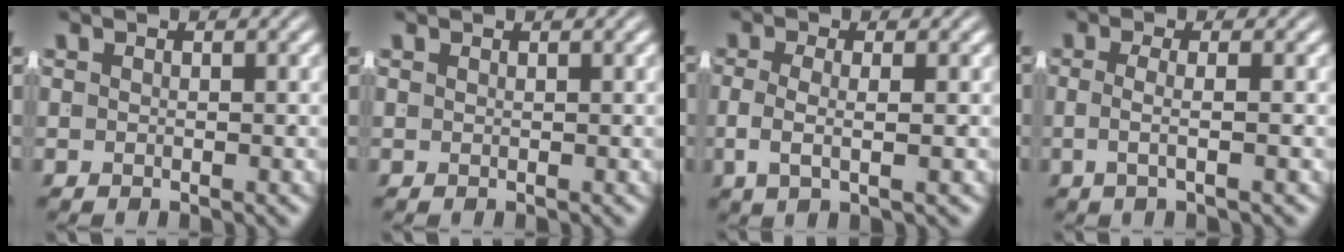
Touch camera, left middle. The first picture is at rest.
{"total": 0.6, "force": [0.2, -0.6, -0.1], "torque": [0.007, -0.002, 0.005]}
{"total": 2.6, "force": [-0.4, 0.3, 2.6], "torque": [-0.048, -0.011, 0.000]}
{"total": 2.1, "force": [-0.6, -0.6, 1.9], "torque": [-0.035, -0.008, -0.006]}